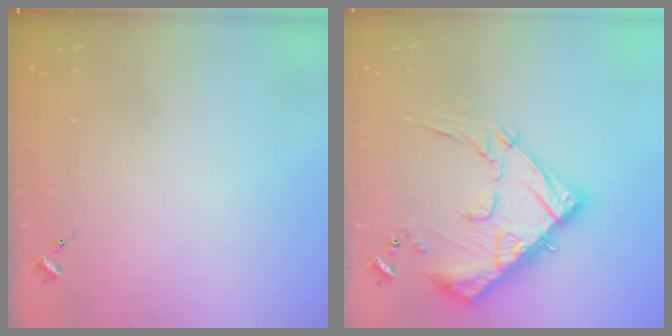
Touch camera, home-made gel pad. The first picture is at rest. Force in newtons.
{"total": 19.3, "press": 19.2, "slide": 2.0}